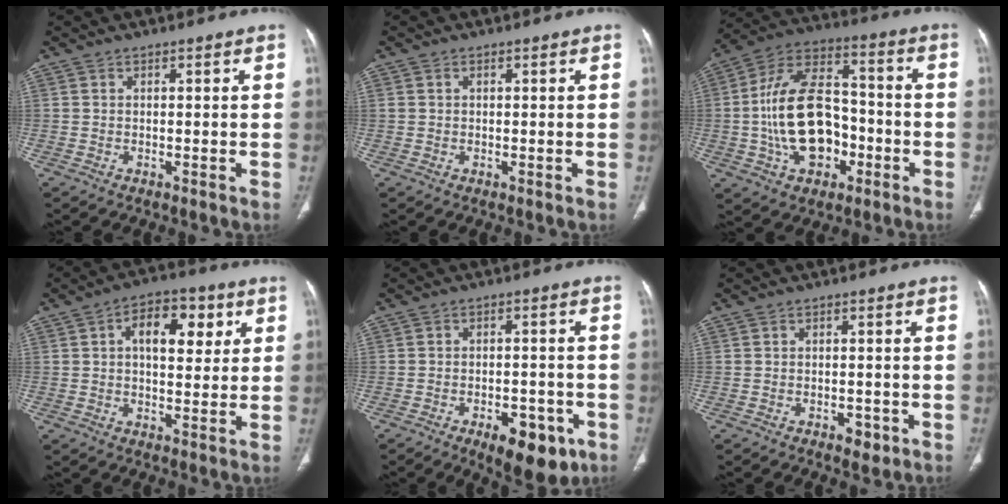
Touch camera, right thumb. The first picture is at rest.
{"total": 0.7, "force": [0.3, 0.4, 0.4], "torque": [-0.007, 0.005, 0.007]}
{"total": 19.2, "force": [-3.7, 12.3, 14.4], "torque": [-0.237, 0.042, -0.059]}
{"total": 10.8, "force": [3.3, 6.1, 8.3], "torque": [-0.091, 0.006, 0.044]}
{"total": 10.7, "force": [-5.4, 5.3, 7.5], "torque": [-0.077, 0.020, -0.067]}
{"total": 3.0, "force": [-1.4, 1.7, 1.9], "torque": [-0.017, 0.005, -0.015]}